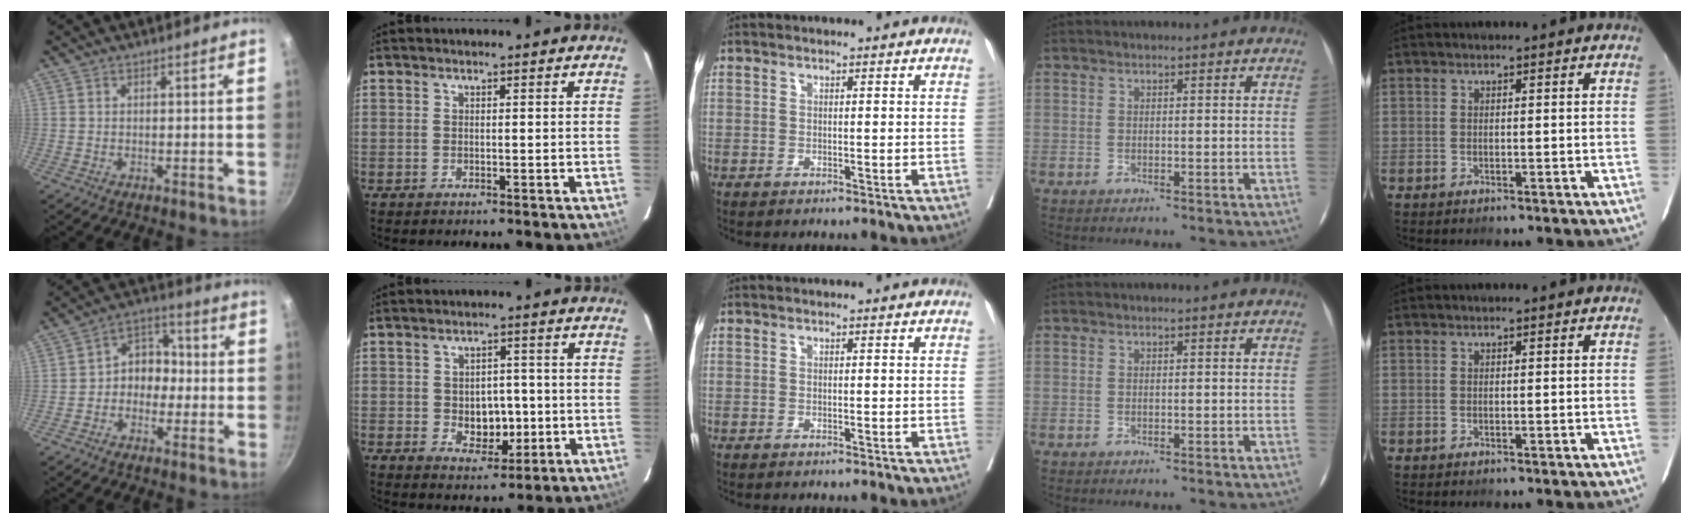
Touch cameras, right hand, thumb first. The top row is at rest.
{"thumb": {"total": 8.0, "force": [-1.0, 6.2, 4.8], "torque": [-0.034, 0.035, -0.033]}, "index": {"total": 6.0, "force": [-0.7, 4.1, 4.3], "torque": [-0.056, 0.005, 0.000]}}